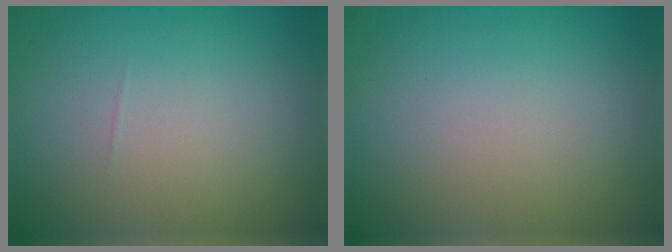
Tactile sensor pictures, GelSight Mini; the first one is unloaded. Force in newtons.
{"total": 0.0}